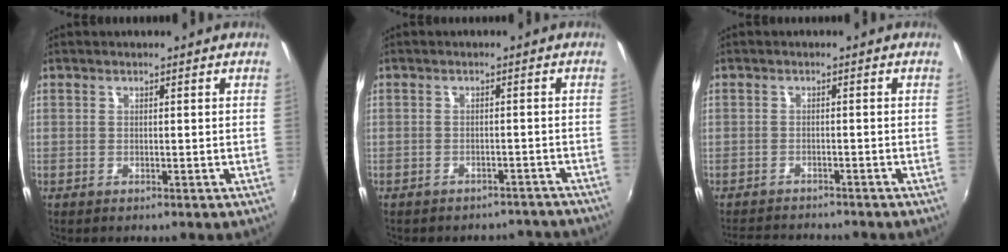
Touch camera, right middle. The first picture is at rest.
{"total": 8.2, "force": [-7.3, 3.4, 1.6], "torque": [-0.033, 0.014, -0.078]}
{"total": 6.2, "force": [-5.8, 1.8, 1.4], "torque": [-0.048, 0.005, -0.090]}